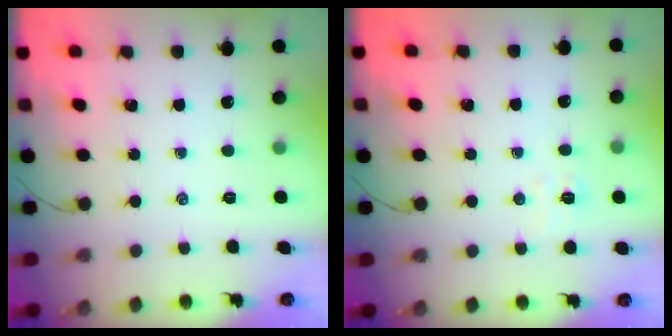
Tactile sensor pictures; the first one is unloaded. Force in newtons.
{"total": 3.7, "press": 3.7, "slide": 0.8}